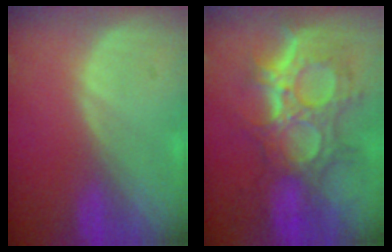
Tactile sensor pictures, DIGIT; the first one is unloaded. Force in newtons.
{"total": 11.3, "press": 10.4, "slide": 4.5}